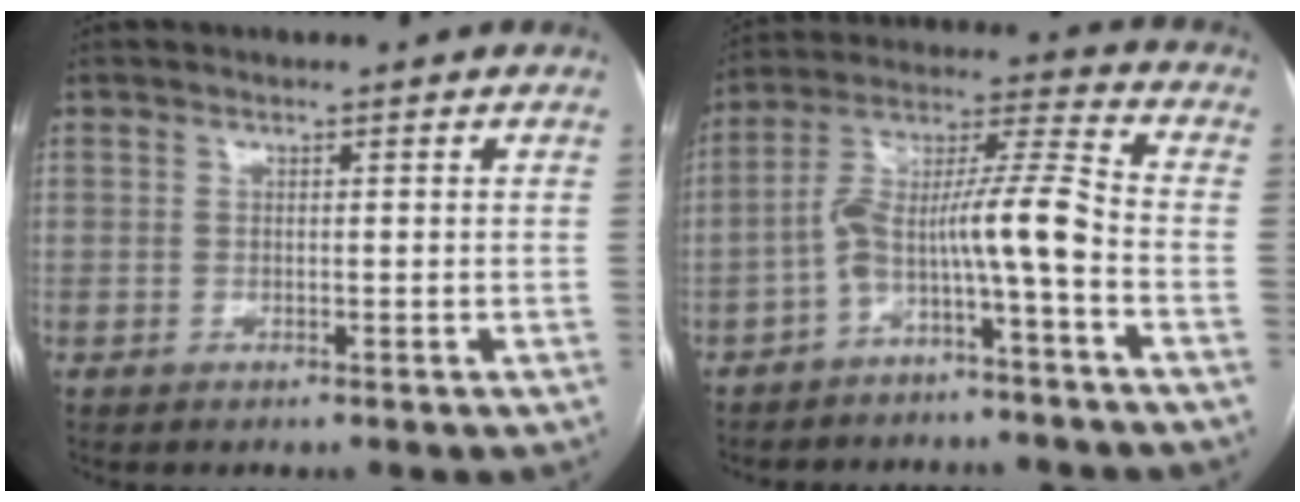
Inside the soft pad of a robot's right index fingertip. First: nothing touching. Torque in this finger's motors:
{"motor_torque": [1.09, -0.41, 0.42, 0.17]}